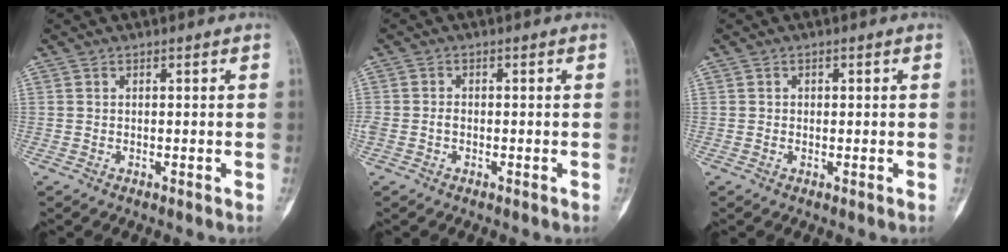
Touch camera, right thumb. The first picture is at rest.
{"total": 1.7, "force": [-0.4, 1.2, 1.1], "torque": [-0.024, 0.004, -0.008]}
{"total": 0.6, "force": [0.0, 0.5, 0.3], "torque": [-0.001, 0.001, -0.001]}